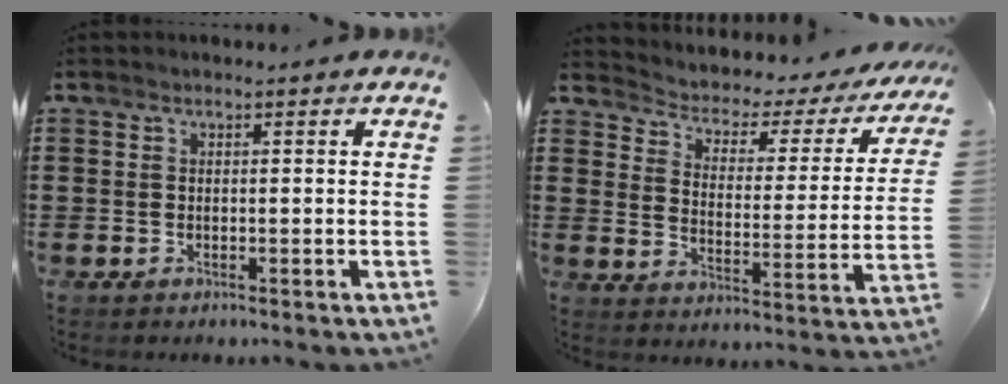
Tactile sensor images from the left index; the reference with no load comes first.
{"total": 2.2, "force": [1.5, 1.3, 1.0], "torque": [-0.035, -0.019, 0.012]}